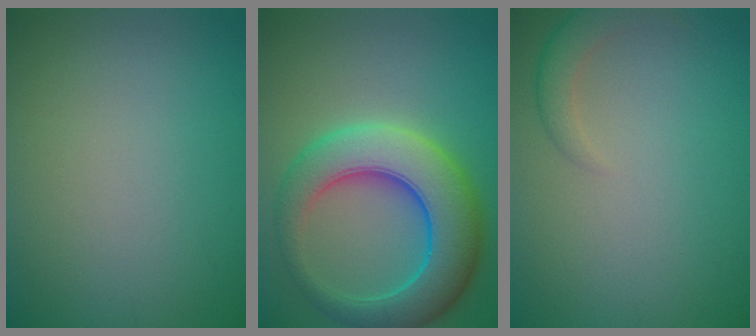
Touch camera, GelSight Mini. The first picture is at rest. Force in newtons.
{"total": 9.2, "press": 9.2, "slide": 0.3}
{"total": 2.0, "press": 2.0, "slide": 0.1}